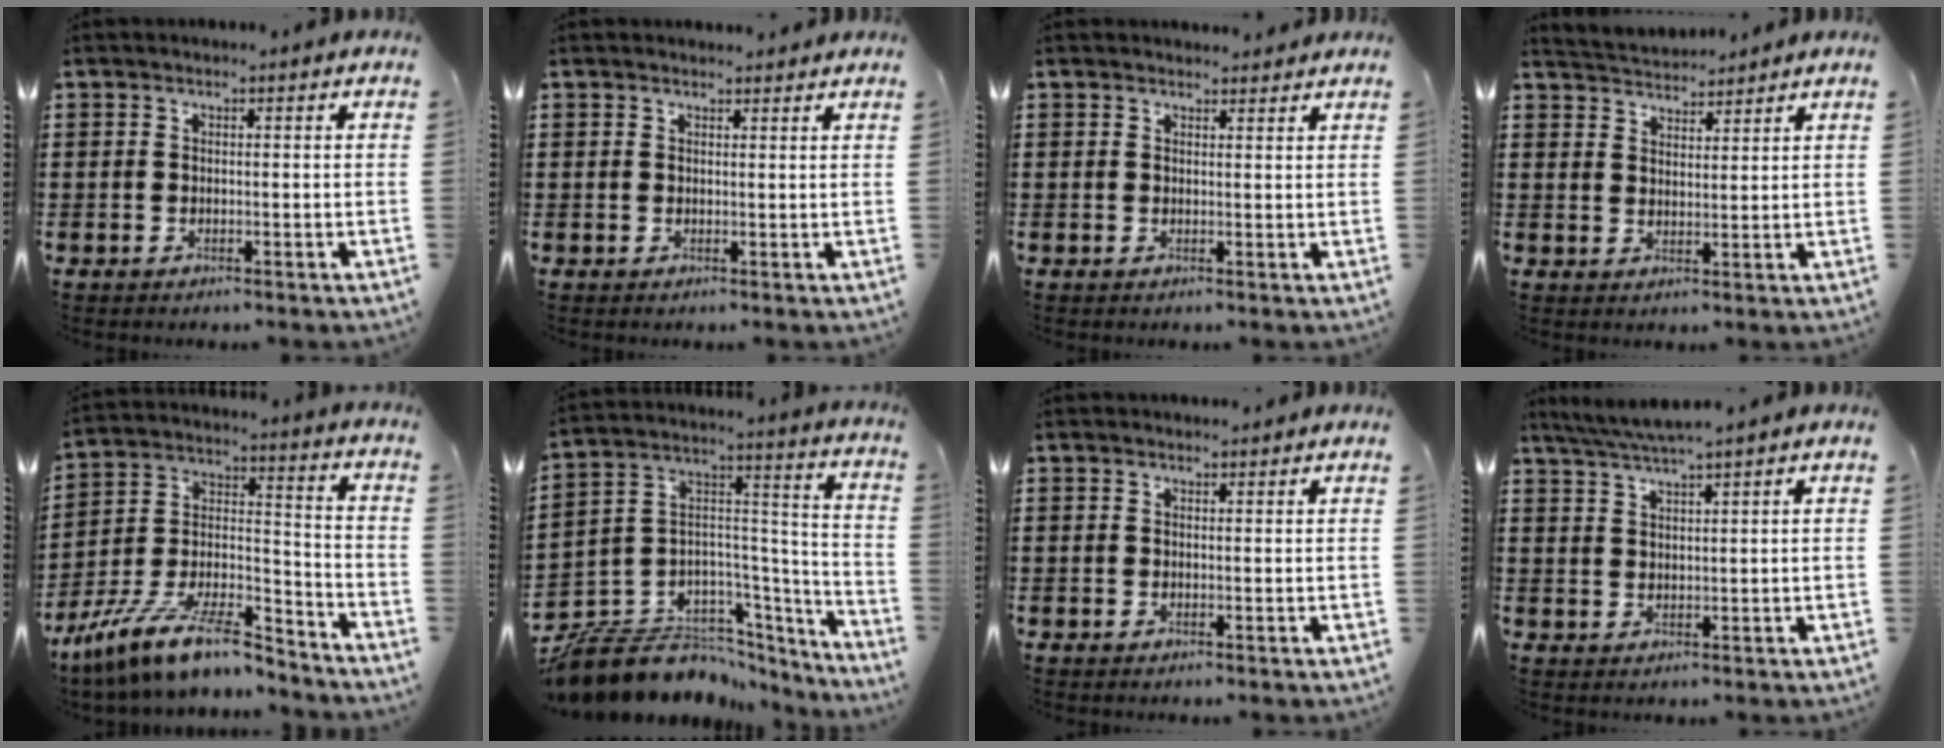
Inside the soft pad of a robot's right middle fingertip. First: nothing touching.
{"total": 1.1, "force": [1.1, 0.2, -0.1], "torque": [0.005, -0.004, 0.020]}
{"total": 1.5, "force": [1.4, 0.4, -0.1], "torque": [0.006, -0.001, 0.026]}
{"total": 3.5, "force": [3.5, 0.4, -0.4], "torque": [-0.006, -0.017, 0.065]}
{"total": 13.2, "force": [-11.0, 2.0, 7.1], "torque": [-0.134, 0.023, -0.210]}
{"total": 7.1, "force": [-5.9, 4.0, 0.1], "torque": [-0.026, -0.010, -0.117]}
{"total": 0.8, "force": [0.8, 0.0, 0.0], "torque": [0.006, -0.007, 0.014]}
{"total": 3.7, "force": [3.3, -0.4, 1.5], "torque": [-0.041, -0.005, 0.060]}